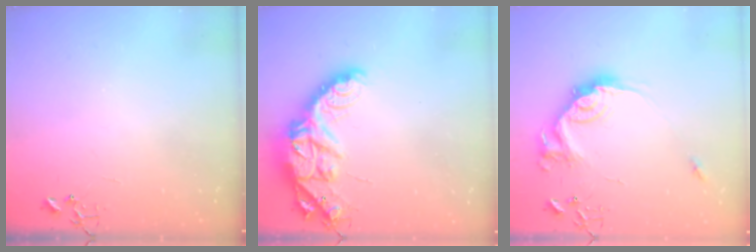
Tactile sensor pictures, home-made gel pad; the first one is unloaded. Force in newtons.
{"total": 19.5, "press": 19.4, "slide": 1.3}
{"total": 16.6, "press": 16.6, "slide": 0.9}